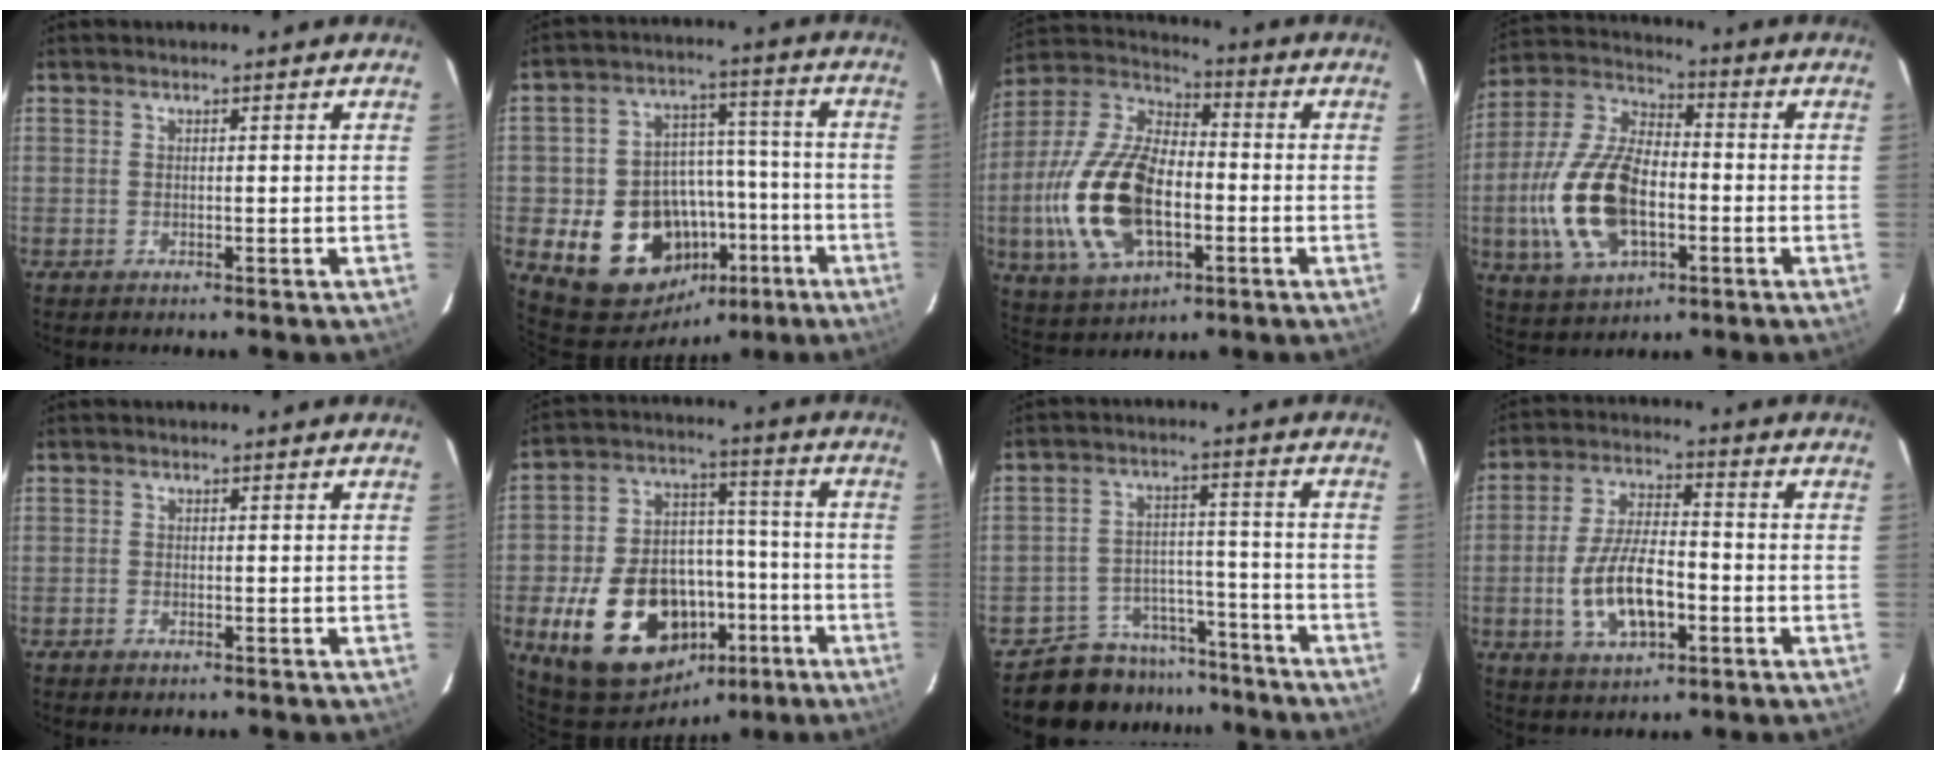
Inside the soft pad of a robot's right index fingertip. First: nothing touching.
{"total": 19.3, "force": [-8.5, 14.7, 9.1], "torque": [-0.192, 0.040, -0.094]}
{"total": 20.7, "force": [-4.8, 11.0, 16.8], "torque": [-0.370, -0.003, -0.083]}
{"total": 18.3, "force": [-4.4, 9.8, 14.7], "torque": [-0.322, 0.002, -0.075]}
{"total": 1.3, "force": [-0.9, 0.8, 0.4], "torque": [-0.011, 0.000, -0.017]}
{"total": 23.5, "force": [-11.0, 15.4, 14.0], "torque": [-0.283, 0.030, -0.144]}
{"total": 10.9, "force": [-9.4, 5.5, 0.7], "torque": [-0.024, 0.045, -0.130]}
{"total": 12.3, "force": [-3.8, 5.6, 10.3], "torque": [-0.208, 0.003, -0.060]}